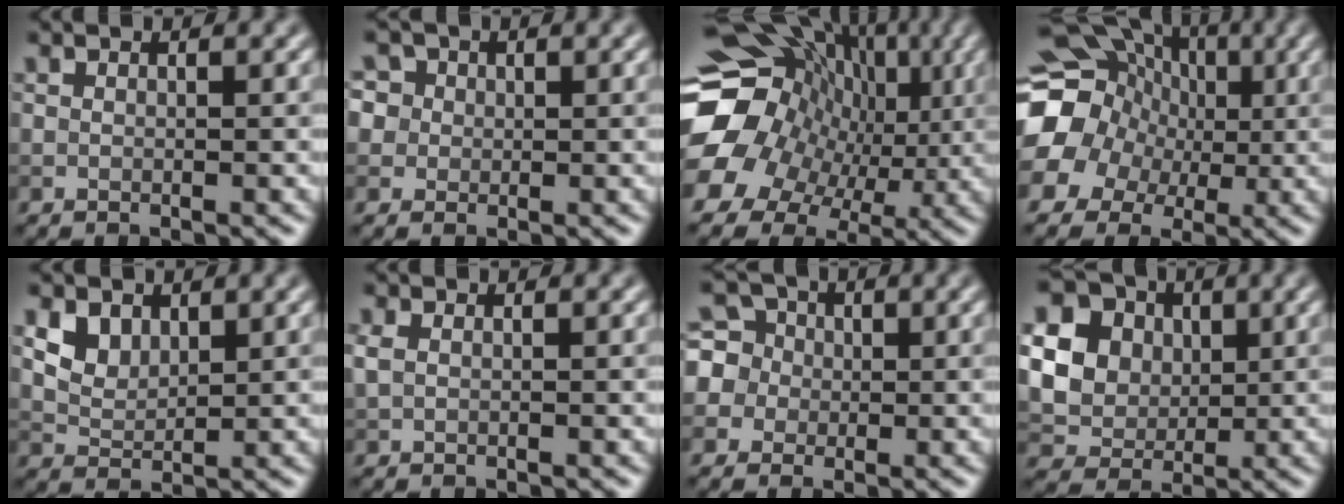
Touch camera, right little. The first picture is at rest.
{"total": 5.0, "force": [2.1, 4.1, 2.1], "torque": [-0.033, 0.025, 0.010]}
{"total": 17.5, "force": [0.3, 14.7, 9.5], "torque": [-0.183, 0.004, -0.011]}
{"total": 15.6, "force": [2.0, 14.2, 6.1], "torque": [-0.156, 0.034, -0.001]}
{"total": 3.8, "force": [2.2, 2.4, 1.9], "torque": [-0.047, -0.004, 0.051]}
{"total": 0.7, "force": [0.1, 0.4, 0.5], "torque": [-0.012, 0.001, 0.002]}
{"total": 6.5, "force": [1.0, 6.2, 2.0], "torque": [-0.050, 0.049, -0.006]}
{"total": 14.8, "force": [4.2, 12.8, 6.2], "torque": [-0.176, 0.013, 0.070]}